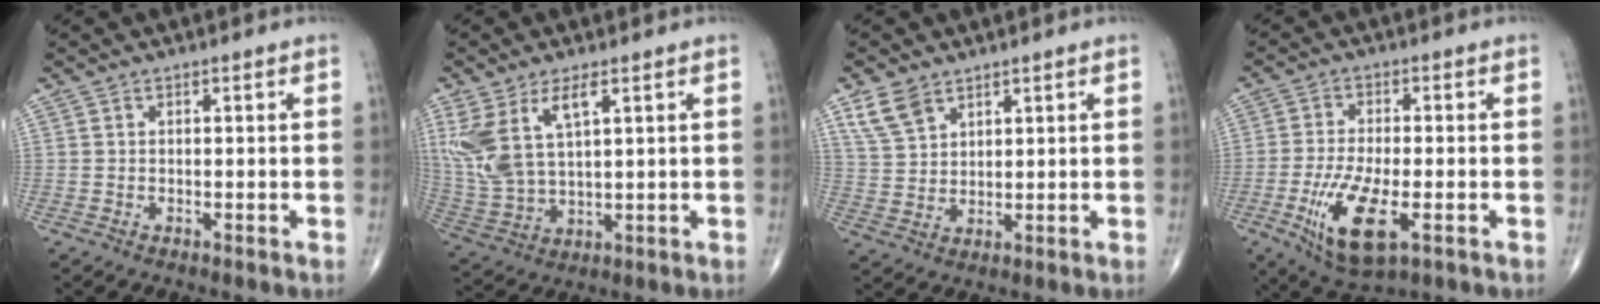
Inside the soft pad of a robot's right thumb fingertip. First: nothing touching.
{"total": 12.9, "force": [5.1, 5.8, 10.2], "torque": [-0.230, -0.014, 0.117]}
{"total": 6.1, "force": [4.0, 3.7, 2.9], "torque": [-0.046, -0.015, 0.087]}
{"total": 12.2, "force": [-4.2, 4.6, 10.5], "torque": [-0.205, -0.008, -0.067]}